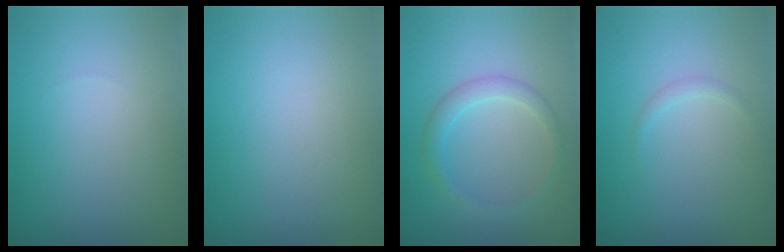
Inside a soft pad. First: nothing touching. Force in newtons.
{"total": 0.0}
{"total": 2.0, "press": 2.0, "slide": 0.1}
{"total": 0.6, "press": 0.6, "slide": 0.0}